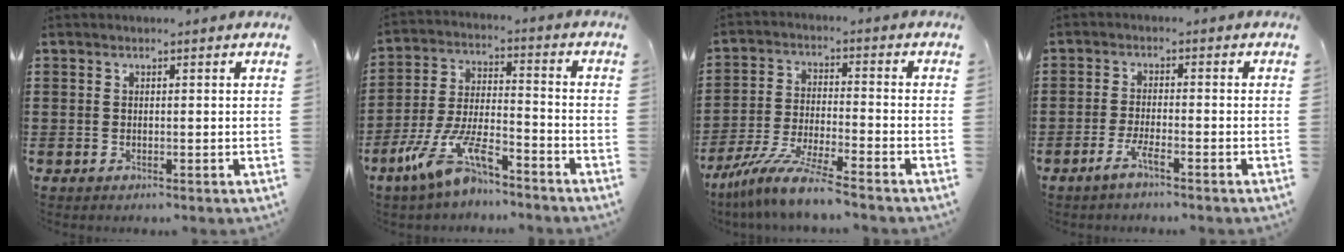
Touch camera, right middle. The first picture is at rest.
{"total": 10.7, "force": [-7.9, 2.1, 6.9], "torque": [-0.151, 0.000, -0.155]}
{"total": 8.7, "force": [-7.8, -0.3, 3.9], "torque": [-0.084, -0.006, -0.154]}
{"total": 3.1, "force": [-2.2, 0.2, 2.2], "torque": [-0.053, -0.001, -0.043]}